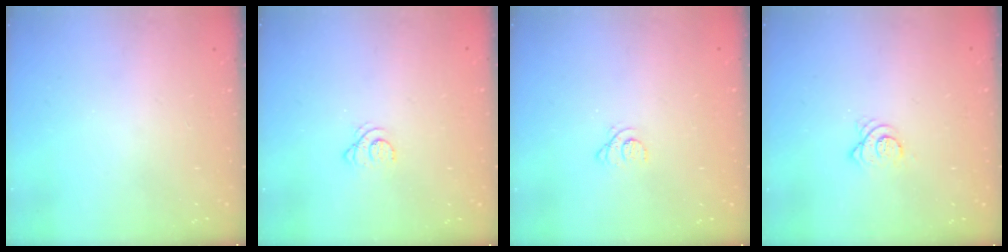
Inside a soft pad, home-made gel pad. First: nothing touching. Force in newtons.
{"total": 2.1, "press": 2.1, "slide": 0.2}
{"total": 1.2, "press": 1.2, "slide": 0.1}
{"total": 3.7, "press": 3.7, "slide": 0.3}